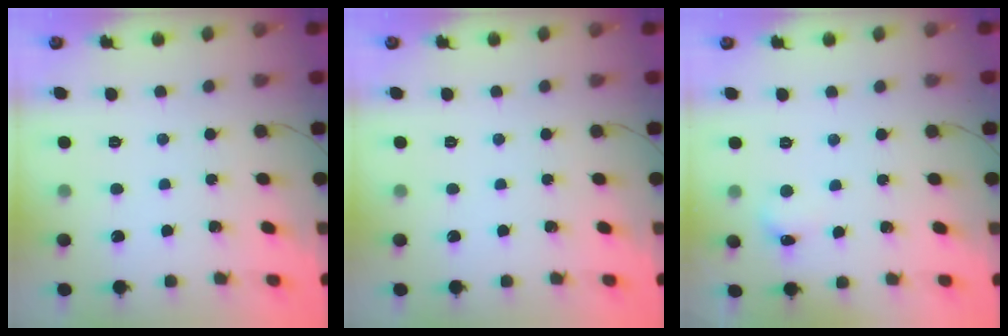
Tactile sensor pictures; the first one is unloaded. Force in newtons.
{"total": 0.0}
{"total": 5.3, "press": 5.0, "slide": 1.5}